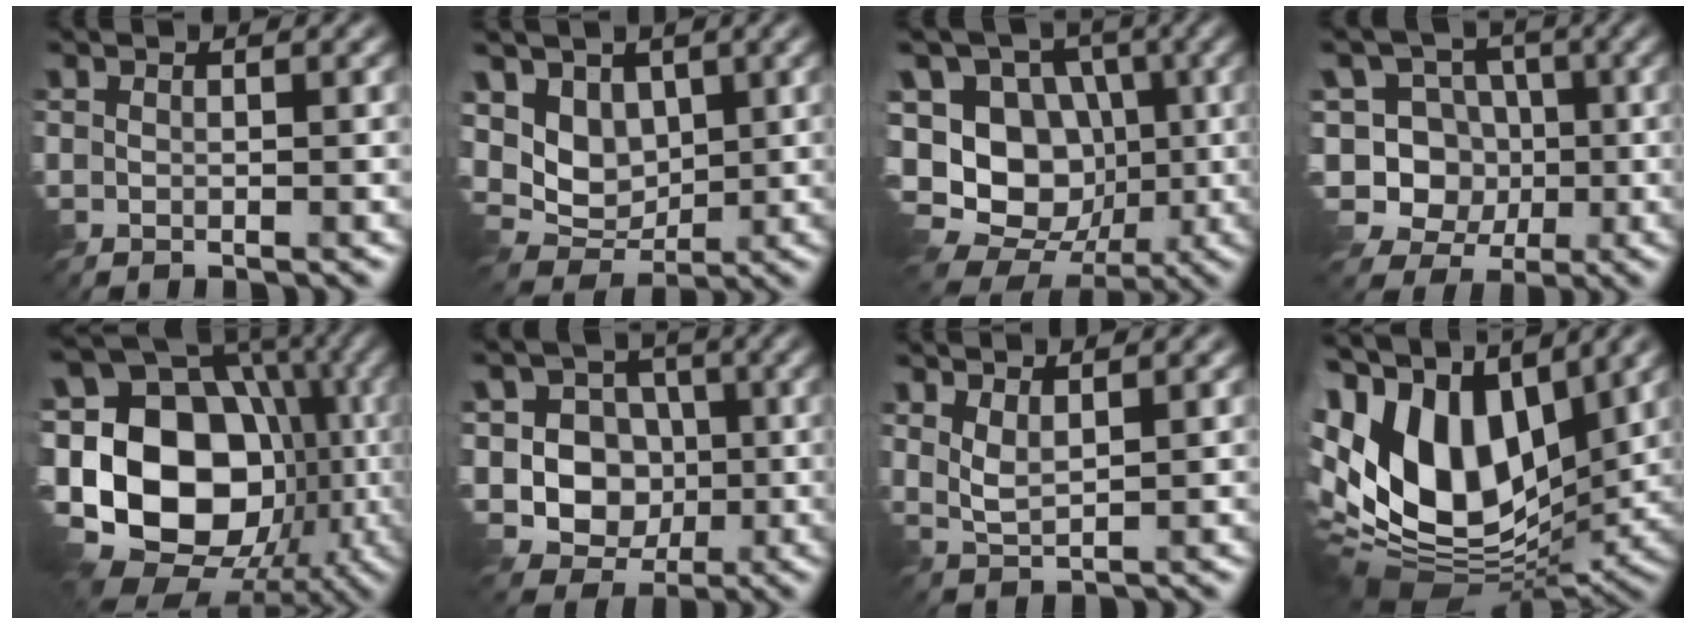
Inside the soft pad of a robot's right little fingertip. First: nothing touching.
{"total": 5.6, "force": [1.2, 4.4, 3.2], "torque": [-0.065, -0.009, 0.011]}
{"total": 14.6, "force": [-2.1, 12.7, 6.9], "torque": [-0.169, 0.037, -0.060]}
{"total": 9.8, "force": [-0.8, 9.1, 3.7], "torque": [-0.101, 0.054, -0.061]}
{"total": 21.4, "force": [-4.1, 15.8, 13.9], "torque": [-0.249, 0.031, -0.093]}
{"total": 9.2, "force": [-0.7, 8.5, 3.3], "torque": [-0.076, 0.030, -0.037]}
{"total": 2.0, "force": [1.0, 0.7, 1.6], "torque": [-0.037, -0.004, 0.023]}
{"total": 16.0, "force": [2.4, 10.0, 12.3], "torque": [-0.283, 0.014, 0.030]}